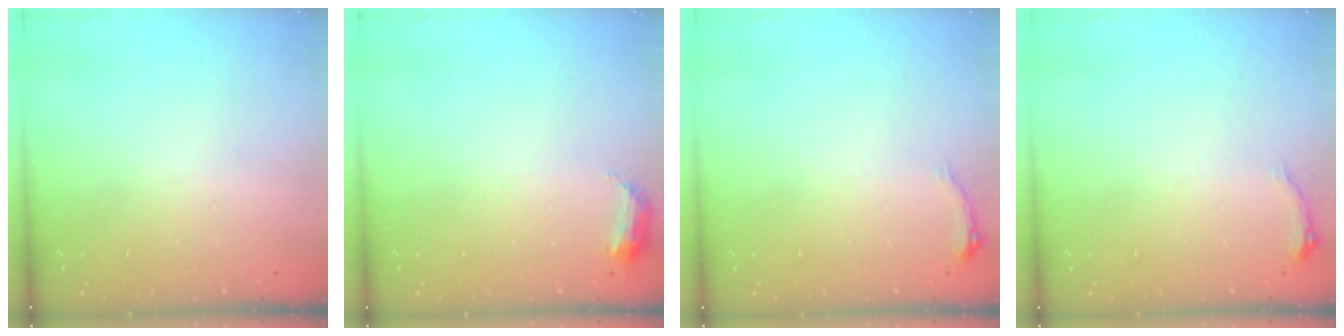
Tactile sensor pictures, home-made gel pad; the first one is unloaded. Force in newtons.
{"total": 3.9, "press": 3.9, "slide": 0.7}
{"total": 4.7, "press": 4.6, "slide": 0.6}
{"total": 4.7, "press": 4.6, "slide": 0.6}